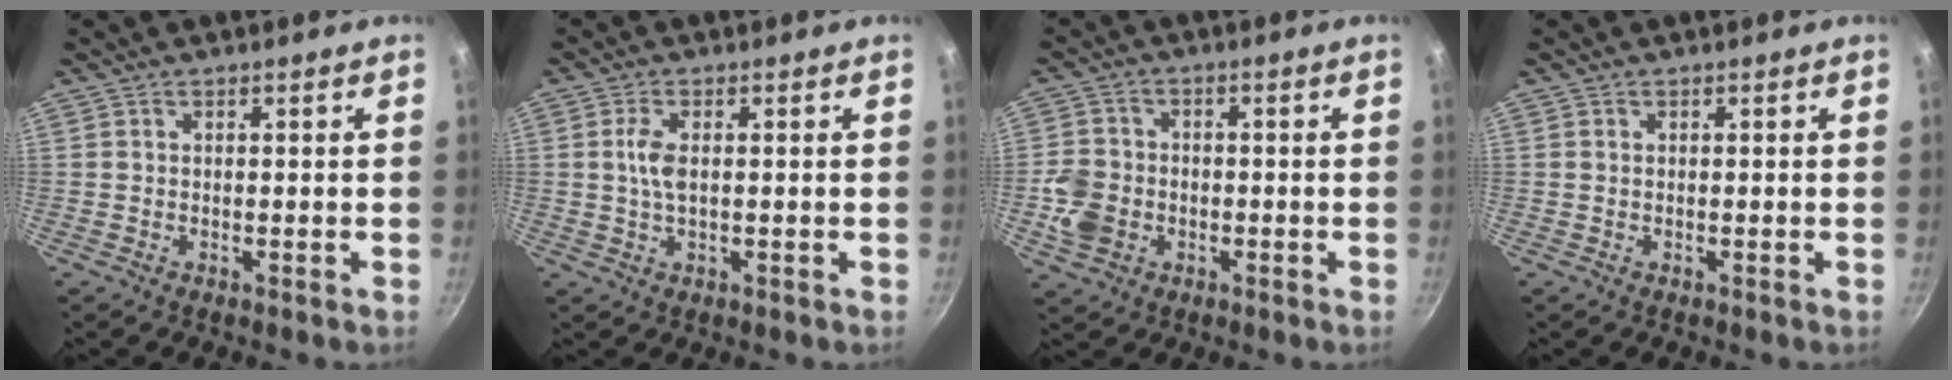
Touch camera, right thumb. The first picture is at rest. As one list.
[{"total": 3.8, "force": [0.5, 1.6, 3.3], "torque": [-0.077, -0.002, 0.010]}, {"total": 7.2, "force": [-1.7, 5.9, 3.7], "torque": [-0.063, 0.010, -0.031]}, {"total": 0.0}]